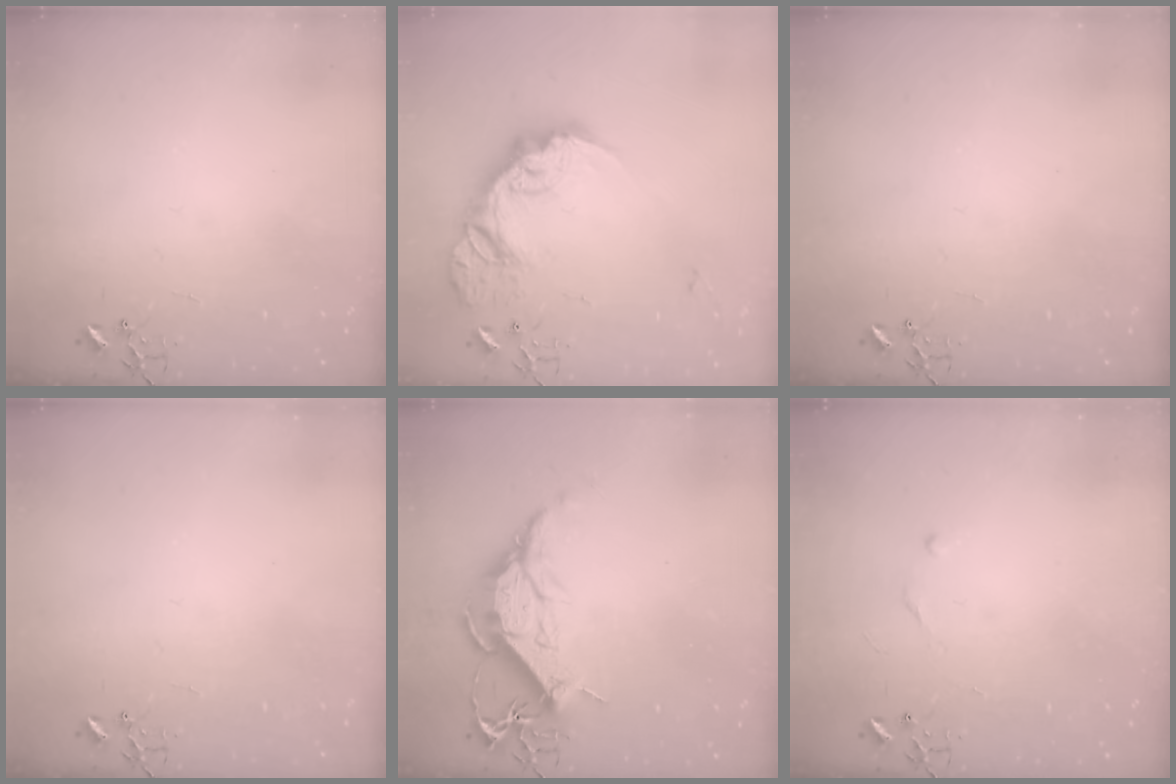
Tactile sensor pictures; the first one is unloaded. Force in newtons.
{"total": 18.5, "press": 18.5, "slide": 0.6}
{"total": 0.0}
{"total": 0.0}
{"total": 15.4, "press": 15.3, "slide": 1.4}
{"total": 5.0, "press": 5.0, "slide": 0.5}